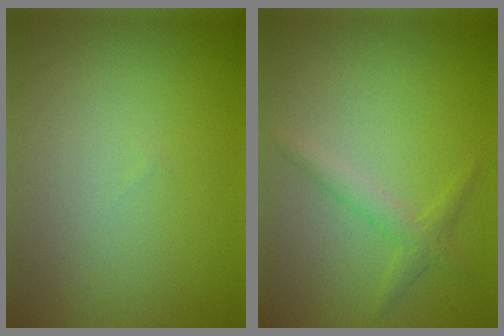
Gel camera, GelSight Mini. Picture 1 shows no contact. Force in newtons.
{"total": 1.8, "press": 1.8, "slide": 0.0}